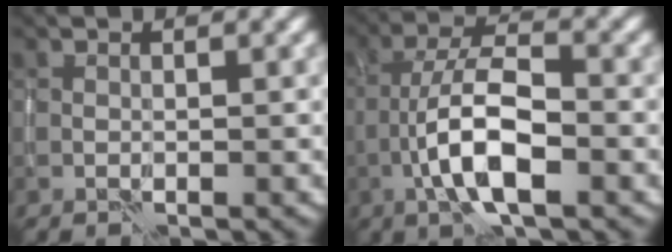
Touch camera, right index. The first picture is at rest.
{"total": 6.8, "force": [-2.4, 2.2, 5.9], "torque": [-0.108, 0.014, -0.049]}